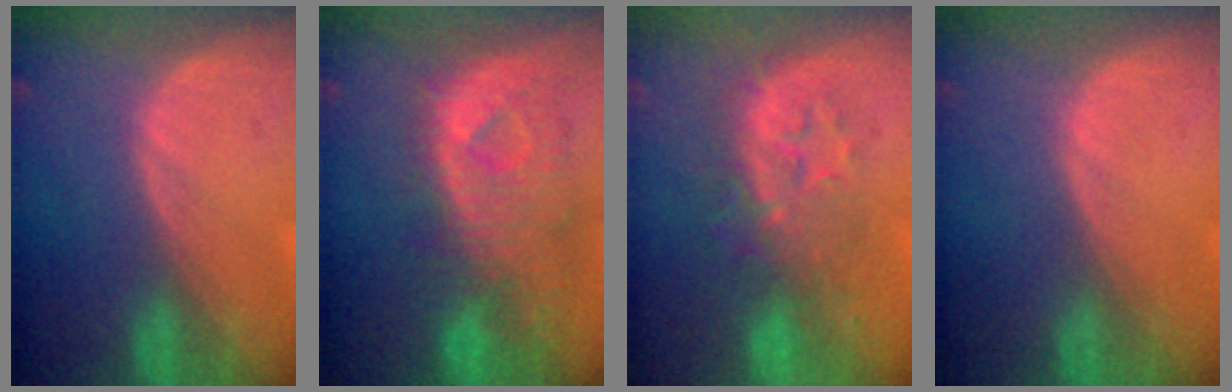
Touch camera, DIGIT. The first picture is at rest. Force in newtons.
{"total": 10.9, "press": 9.7, "slide": 5.0}
{"total": 8.4, "press": 8.3, "slide": 1.3}
{"total": 0.0}